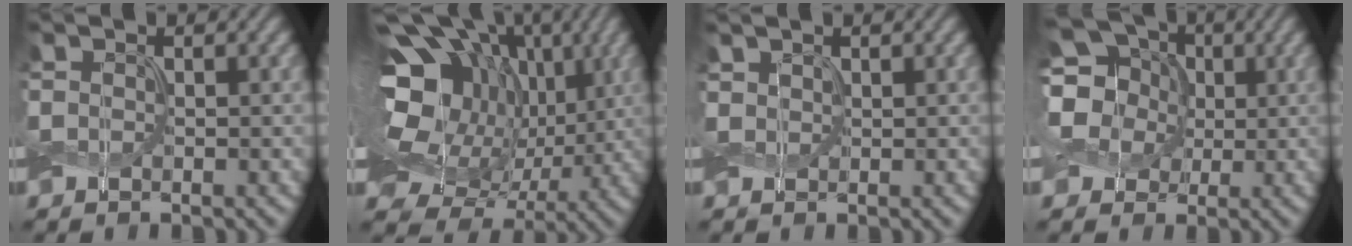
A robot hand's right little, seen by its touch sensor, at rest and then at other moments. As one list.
[{"total": 16.8, "force": [2.8, 12.4, 10.9], "torque": [-0.204, 0.018, 0.054]}, {"total": 0.8, "force": [0.6, 0.6, 0.2], "torque": [-0.006, 0.003, 0.013]}, {"total": 10.7, "force": [2.9, 9.1, 4.9], "torque": [-0.135, 0.042, 0.034]}]